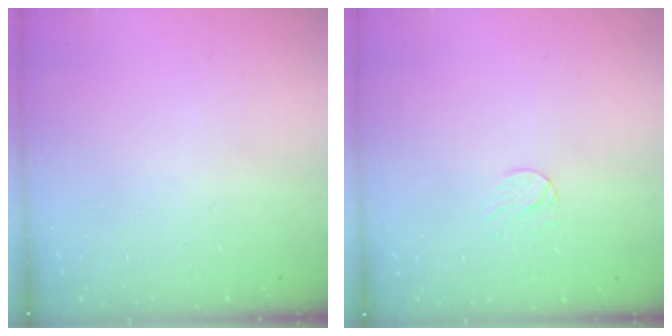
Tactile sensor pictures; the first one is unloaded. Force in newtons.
{"total": 5.1, "press": 5.1, "slide": 0.5}